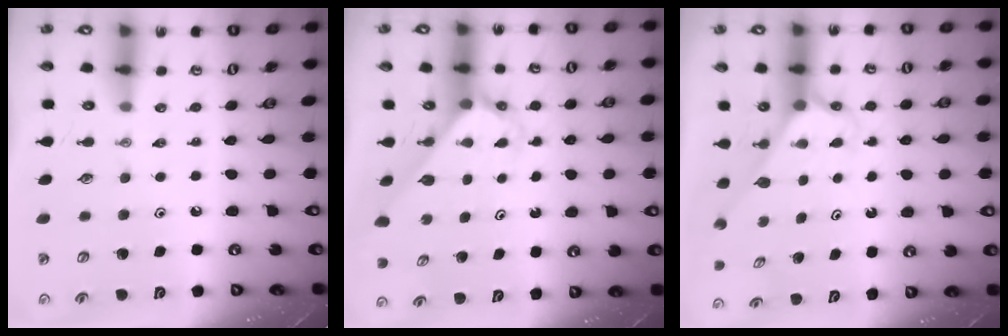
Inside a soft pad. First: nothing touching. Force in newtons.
{"total": 2.9, "press": 2.9, "slide": 0.1}
{"total": 2.5, "press": 2.5, "slide": 0.2}